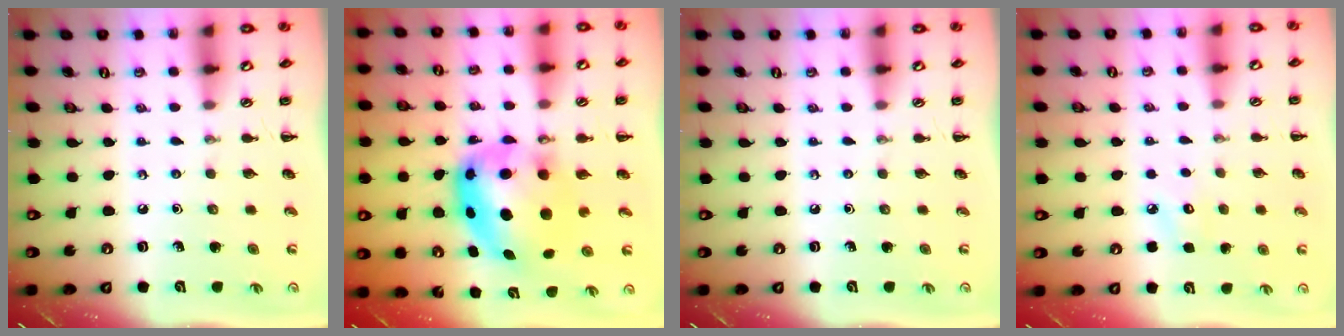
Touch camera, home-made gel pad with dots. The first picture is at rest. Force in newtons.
{"total": 10.3, "press": 10.0, "slide": 2.6}
{"total": 0.0}
{"total": 5.4, "press": 5.2, "slide": 1.5}